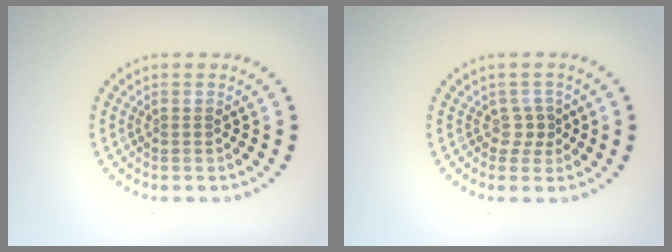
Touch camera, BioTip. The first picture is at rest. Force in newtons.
{"total": 1.4, "press": 0.9, "slide": 1.0}